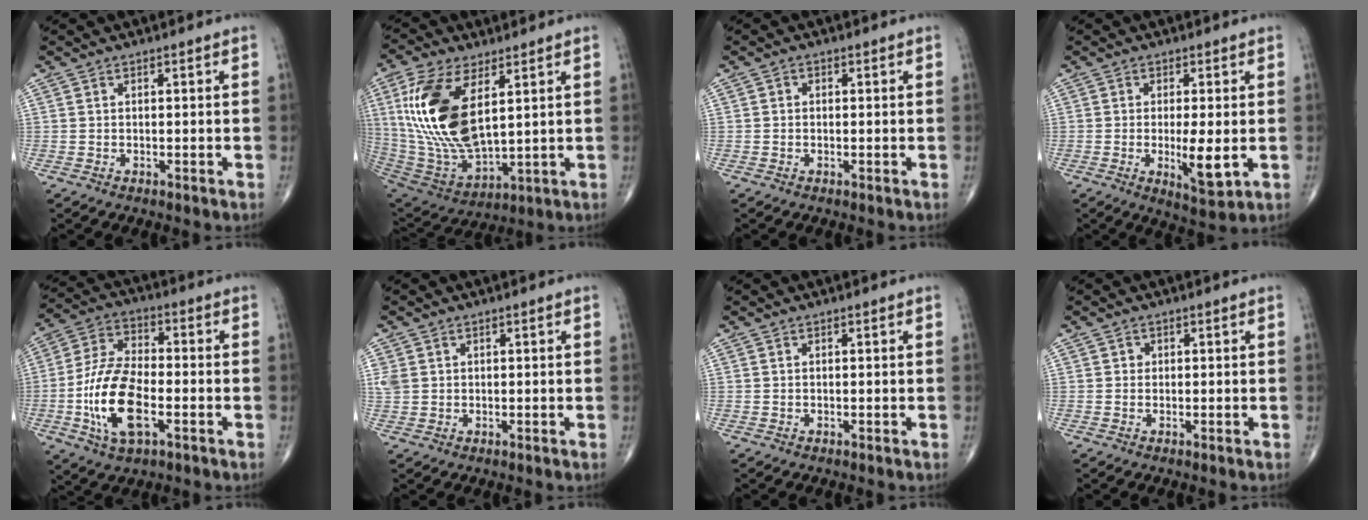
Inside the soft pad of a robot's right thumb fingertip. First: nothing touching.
{"total": 20.4, "force": [5.7, 9.6, 17.0], "torque": [-0.348, -0.029, 0.119]}
{"total": 0.8, "force": [-0.1, 0.7, 0.4], "torque": [0.001, 0.003, -0.006]}
{"total": 7.1, "force": [-0.9, 2.0, 6.8], "torque": [-0.111, -0.020, -0.012]}
{"total": 15.2, "force": [-4.1, 7.2, 12.7], "torque": [-0.254, 0.018, -0.078]}
{"total": 3.0, "force": [0.8, 2.5, 1.4], "torque": [-0.034, 0.005, 0.023]}
{"total": 0.0}
{"total": 0.8, "force": [0.1, 0.8, 0.2], "torque": [0.004, 0.002, 0.000]}